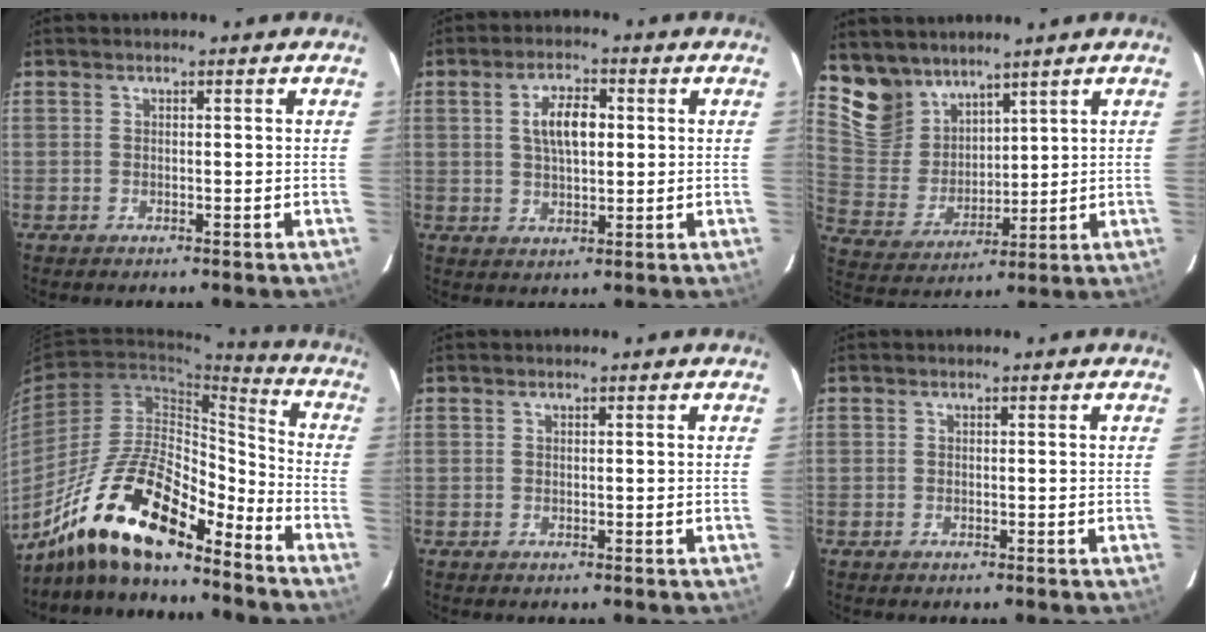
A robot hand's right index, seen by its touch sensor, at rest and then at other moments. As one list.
[{"total": 6.6, "force": [1.3, 3.1, 5.8], "torque": [-0.106, 0.010, 0.027]}, {"total": 9.9, "force": [7.9, 5.7, 1.7], "torque": [-0.039, 0.012, 0.177]}, {"total": 18.4, "force": [-13.8, 5.0, 11.0], "torque": [-0.211, -0.001, -0.256]}, {"total": 0.0}, {"total": 0.0}]